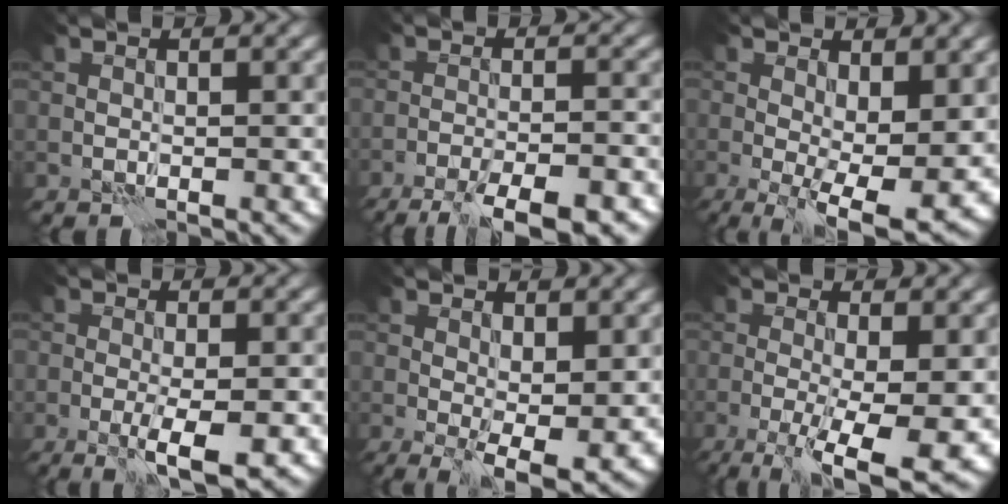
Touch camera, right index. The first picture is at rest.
{"total": 10.5, "force": [-8.7, 2.4, 5.4], "torque": [-0.073, -0.006, -0.120]}
{"total": 9.3, "force": [-1.4, 3.9, 8.3], "torque": [-0.128, -0.014, -0.012]}
{"total": 4.1, "force": [-1.9, 0.9, 3.5], "torque": [-0.062, -0.005, -0.034]}
{"total": 5.7, "force": [-1.0, 2.2, 5.2], "torque": [-0.088, -0.015, -0.009]}
{"total": 9.3, "force": [-3.7, 2.6, 8.1], "torque": [-0.130, -0.013, -0.056]}